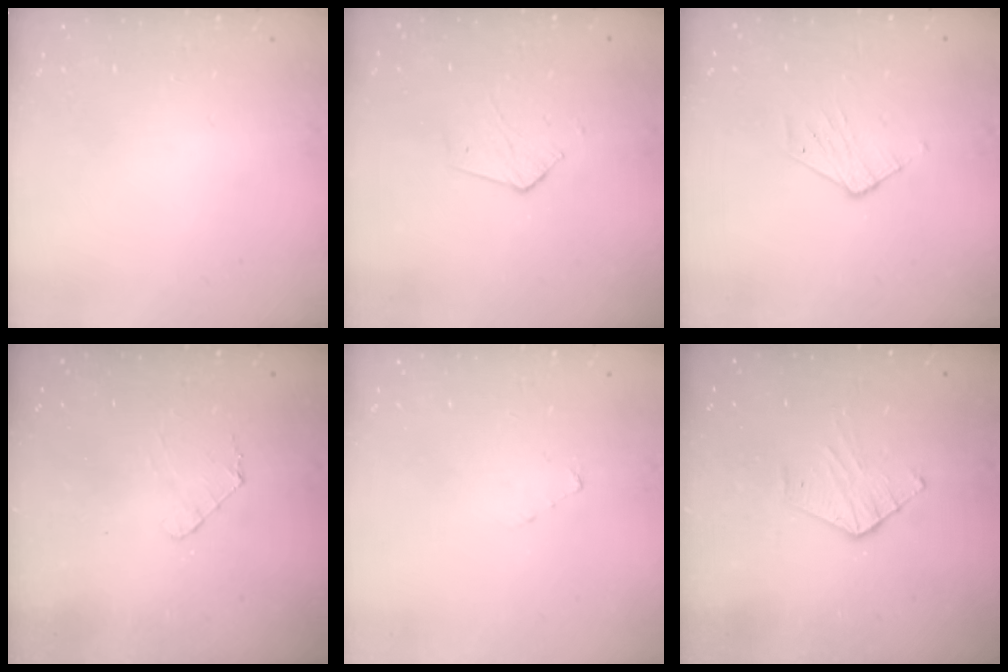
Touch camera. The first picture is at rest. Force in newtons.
{"total": 2.7, "press": 2.7, "slide": 0.2}
{"total": 3.6, "press": 3.6, "slide": 0.4}
{"total": 5.2, "press": 5.2, "slide": 0.4}
{"total": 3.0, "press": 3.0, "slide": 0.3}
{"total": 4.6, "press": 4.6, "slide": 0.4}